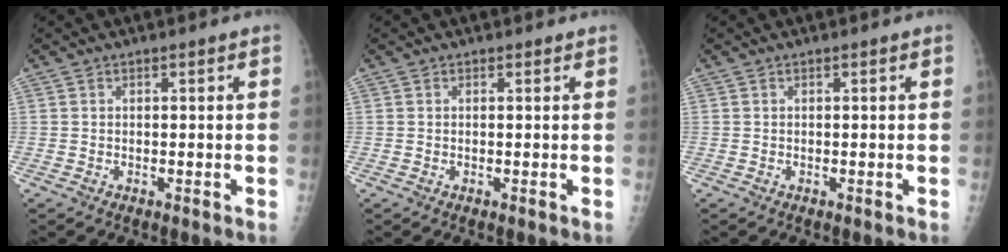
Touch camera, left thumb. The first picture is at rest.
{"total": 0.0}
{"total": 0.0}